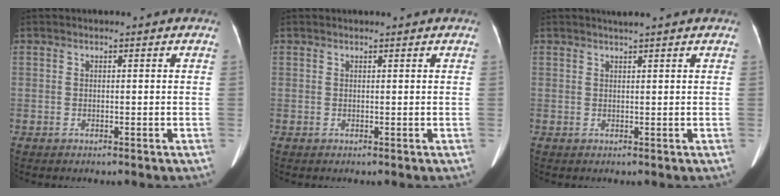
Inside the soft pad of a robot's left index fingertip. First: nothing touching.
{"total": 0.7, "force": [0.6, 0.1, 0.3], "torque": [-0.005, 0.012, 0.012]}
{"total": 2.9, "force": [2.5, -0.1, 1.4], "torque": [-0.018, 0.015, 0.036]}